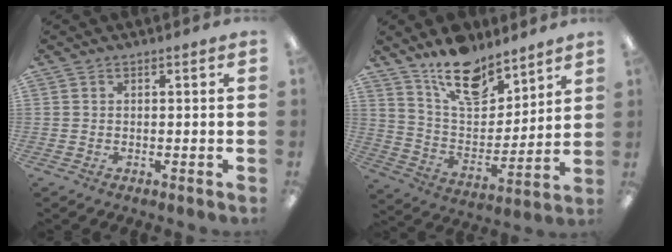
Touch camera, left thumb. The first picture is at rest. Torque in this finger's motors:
{"motor_torque": [2.16, 0.95, 1.42, -1.35, 0.13]}